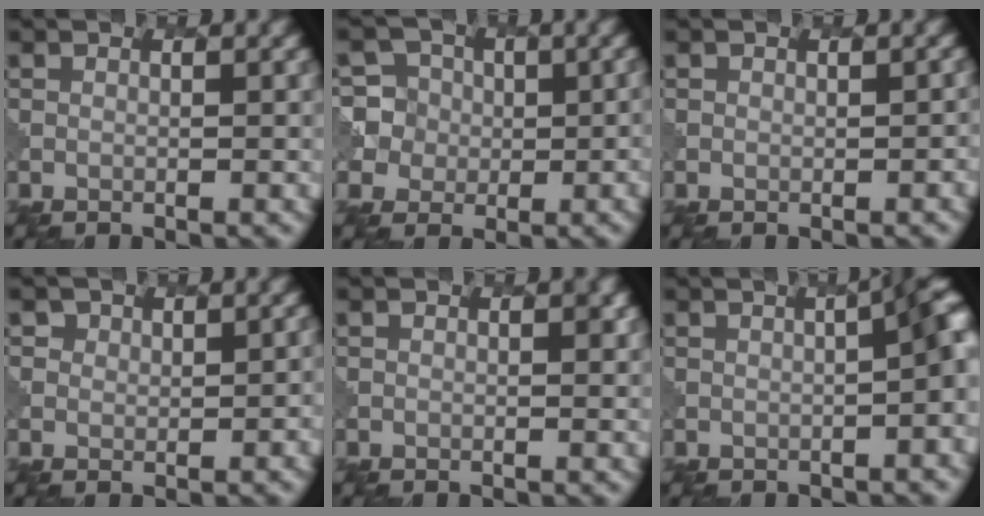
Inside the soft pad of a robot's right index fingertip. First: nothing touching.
{"total": 8.9, "force": [0.8, 8.6, 2.2], "torque": [-0.050, 0.031, -0.002]}
{"total": 2.8, "force": [-0.8, 2.1, 1.7], "torque": [-0.003, 0.000, -0.002]}
{"total": 2.5, "force": [1.0, 2.2, 0.7], "torque": [0.003, 0.002, 0.006]}
{"total": 0.6, "force": [0.3, 0.1, 0.5], "torque": [-0.007, 0.000, 0.000]}
{"total": 6.5, "force": [-0.5, 1.9, 6.3], "torque": [-0.053, 0.013, -0.008]}